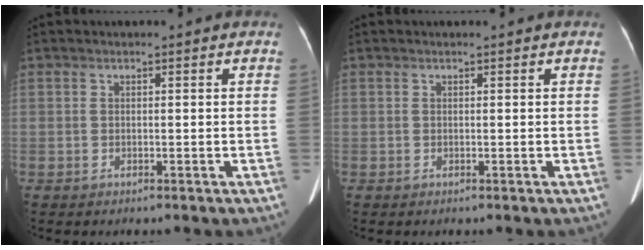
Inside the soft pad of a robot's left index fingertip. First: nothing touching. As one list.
[{"total": 0.0}]